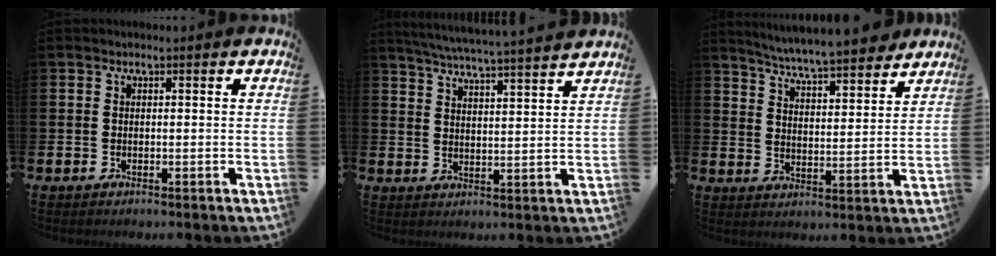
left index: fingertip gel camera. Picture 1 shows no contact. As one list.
[{"total": 5.8, "force": [5.6, -0.6, 1.3], "torque": [-0.041, -0.041, 0.095]}, {"total": 7.0, "force": [6.8, 0.0, 1.6], "torque": [-0.052, -0.050, 0.118]}]